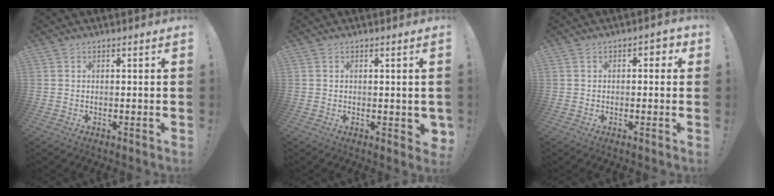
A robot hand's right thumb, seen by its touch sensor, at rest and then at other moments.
{"total": 1.8, "force": [0.4, 1.2, 1.3], "torque": [-0.006, -0.001, 0.006]}
{"total": 2.4, "force": [-0.5, 1.7, 1.6], "torque": [-0.004, 0.001, -0.016]}